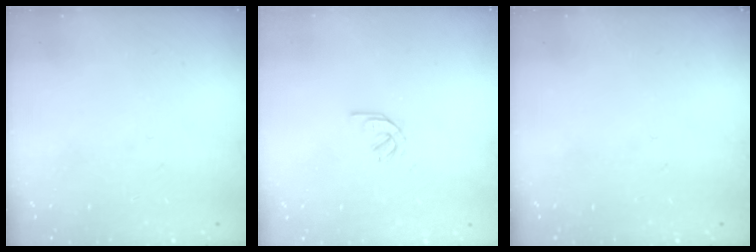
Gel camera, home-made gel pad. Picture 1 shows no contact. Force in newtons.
{"total": 1.8, "press": 1.8, "slide": 0.4}
{"total": 0.0}